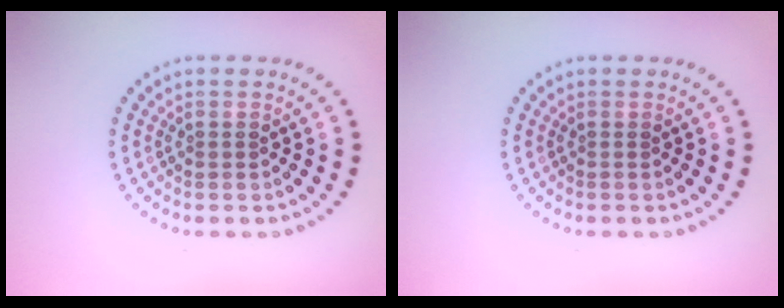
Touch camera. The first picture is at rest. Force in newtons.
{"total": 0.0}